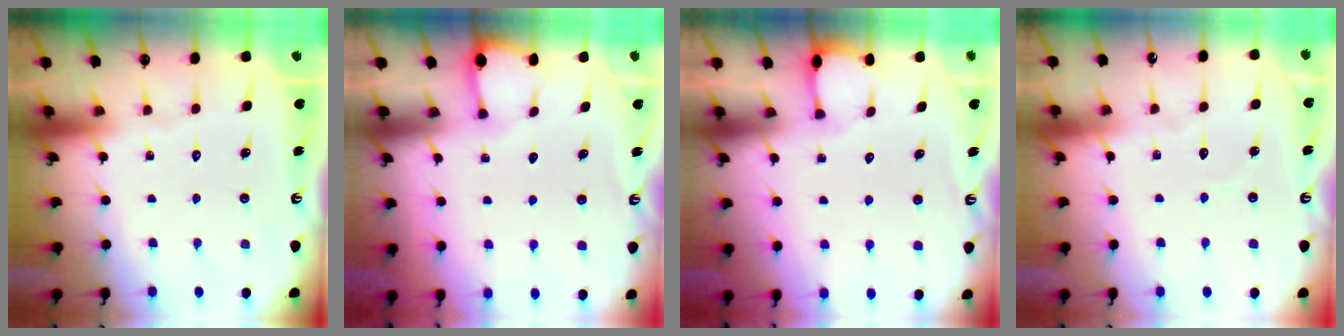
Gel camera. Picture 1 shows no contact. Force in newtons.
{"total": 2.7, "press": 2.7, "slide": 0.3}
{"total": 1.0, "press": 0.9, "slide": 0.1}
{"total": 3.7, "press": 3.7, "slide": 0.3}